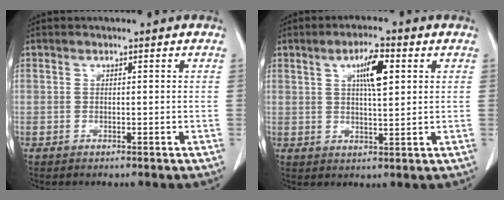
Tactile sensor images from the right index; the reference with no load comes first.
{"total": 6.1, "force": [2.1, 1.3, 5.5], "torque": [-0.097, 0.004, 0.035]}